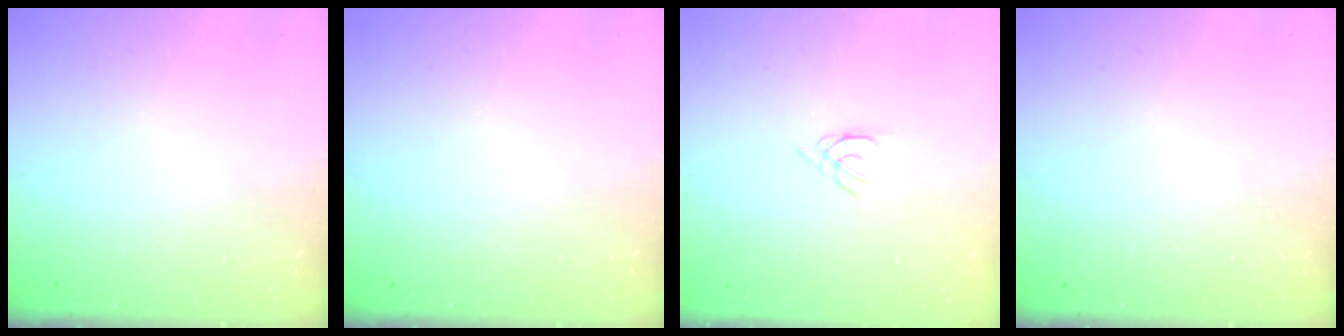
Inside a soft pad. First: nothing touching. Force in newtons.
{"total": 0.0}
{"total": 1.1, "press": 1.0, "slide": 0.3}
{"total": 0.0}